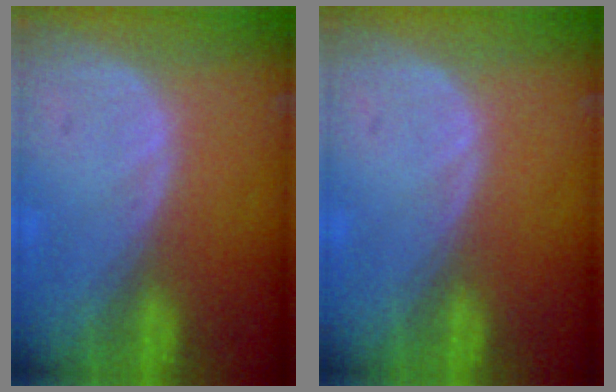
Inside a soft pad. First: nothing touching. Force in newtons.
{"total": 0.0}